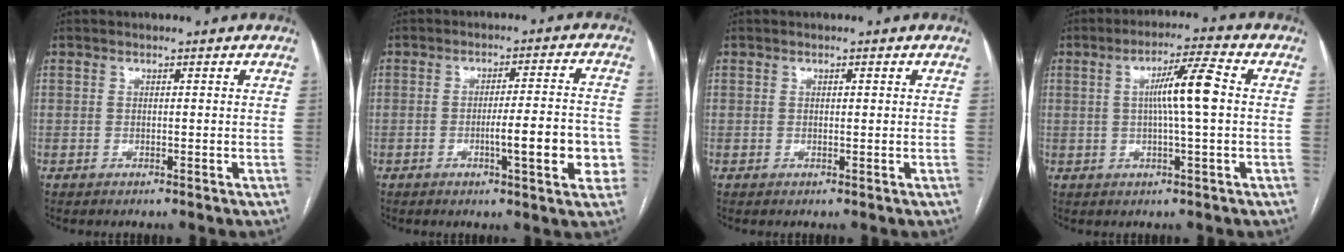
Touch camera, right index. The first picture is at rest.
{"total": 9.6, "force": [-2.7, 1.3, 9.1], "torque": [-0.122, 0.011, -0.030]}
{"total": 0.6, "force": [0.2, 0.2, 0.5], "torque": [-0.008, 0.001, 0.003]}
{"total": 7.8, "force": [0.7, -0.2, 7.8], "torque": [-0.134, 0.009, 0.008]}